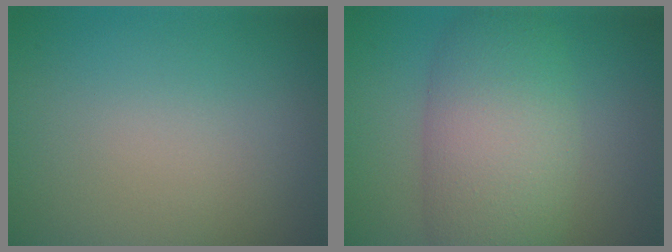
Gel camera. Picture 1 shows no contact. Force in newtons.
{"total": 7.9, "press": 7.9, "slide": 0.4}